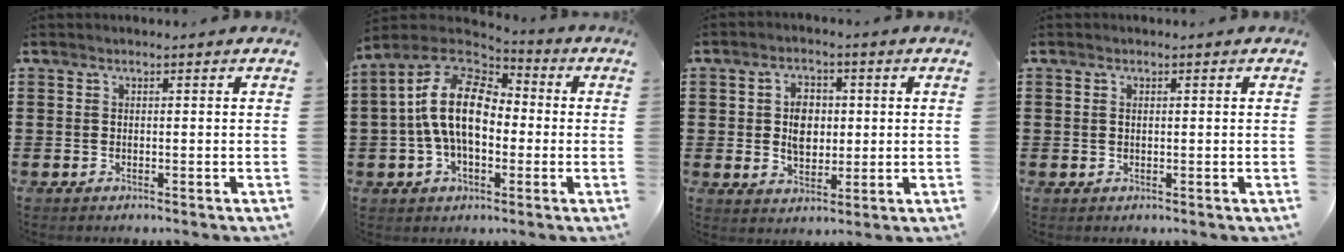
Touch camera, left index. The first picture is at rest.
{"total": 13.5, "force": [0.5, 7.6, 11.1], "torque": [-0.263, -0.004, -0.003]}
{"total": 5.3, "force": [0.5, 3.6, 3.9], "torque": [-0.068, 0.009, 0.002]}
{"total": 0.8, "force": [0.2, 0.4, 0.6], "torque": [-0.014, 0.003, 0.003]}